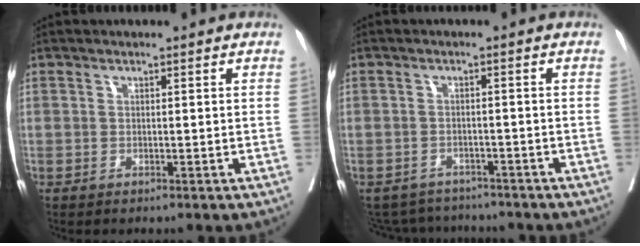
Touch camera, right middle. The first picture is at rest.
{"total": 6.9, "force": [-6.6, 2.1, 0.4], "torque": [-0.006, 0.012, -0.090]}